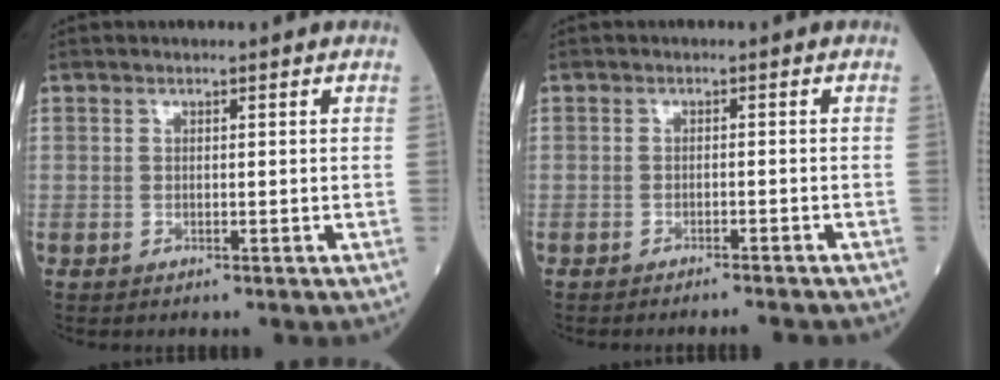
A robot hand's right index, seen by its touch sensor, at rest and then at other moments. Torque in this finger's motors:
{"motor_torque": [-0.12, -0.18, 0.00, 0.00]}